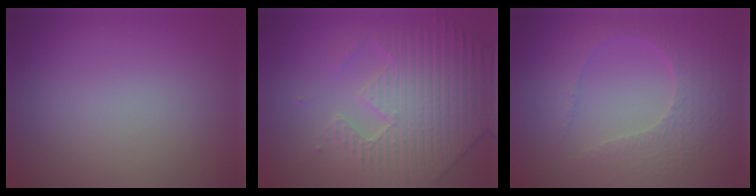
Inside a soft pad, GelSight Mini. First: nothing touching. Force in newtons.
{"total": 8.0, "press": 5.9, "slide": 5.4}
{"total": 4.7, "press": 3.3, "slide": 3.3}